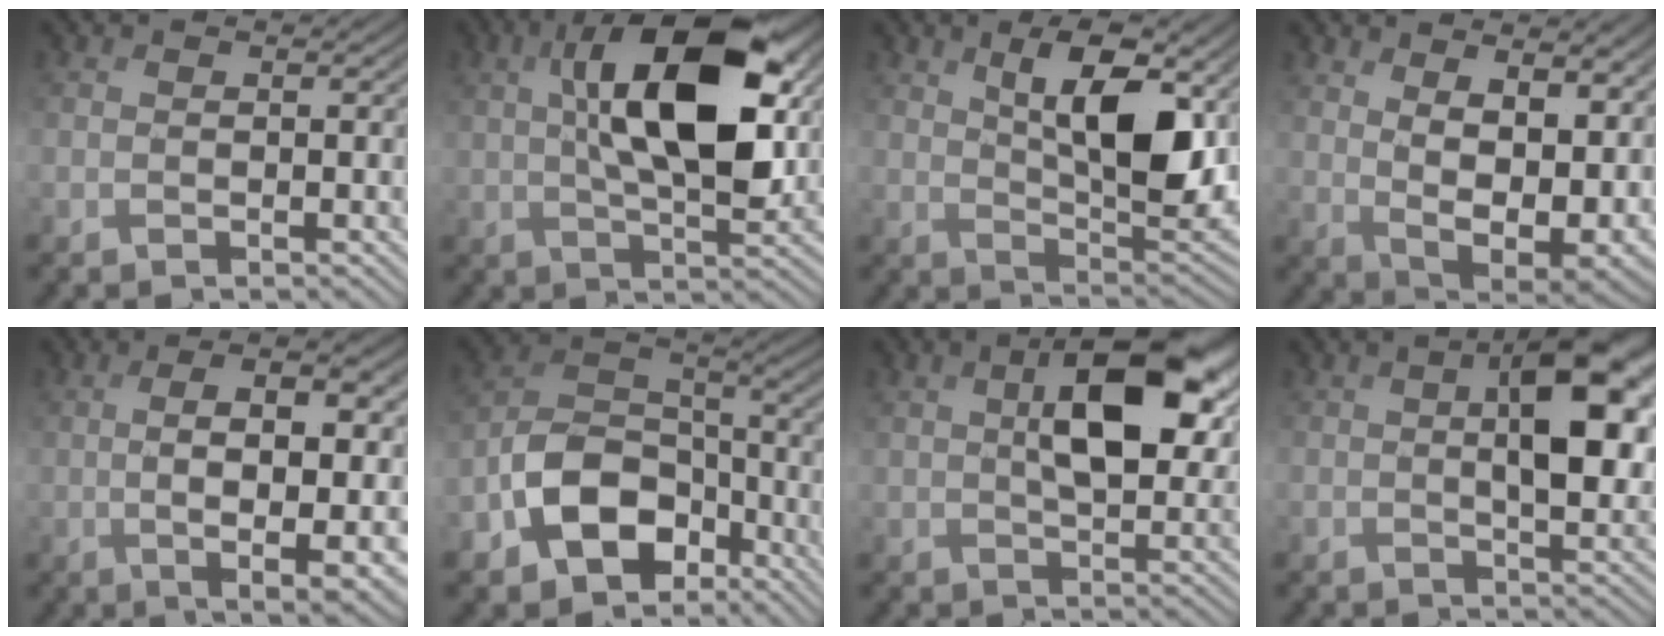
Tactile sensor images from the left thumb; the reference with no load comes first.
{"total": 13.8, "force": [3.3, 6.0, 11.9], "torque": [-0.213, 0.007, 0.052]}
{"total": 11.8, "force": [4.0, 5.1, 9.8], "torque": [-0.158, -0.010, 0.070]}
{"total": 13.8, "force": [4.6, 7.5, 10.6], "torque": [-0.181, -0.012, 0.090]}
{"total": 10.5, "force": [0.4, 3.3, 10.0], "torque": [-0.176, -0.001, 0.009]}
{"total": 11.6, "force": [-5.6, 7.7, 6.6], "torque": [-0.136, -0.008, -0.122]}
{"total": 10.7, "force": [3.1, 5.0, 8.9], "torque": [-0.150, 0.008, 0.049]}
{"total": 9.1, "force": [1.7, 4.0, 8.0], "torque": [-0.123, 0.005, 0.029]}